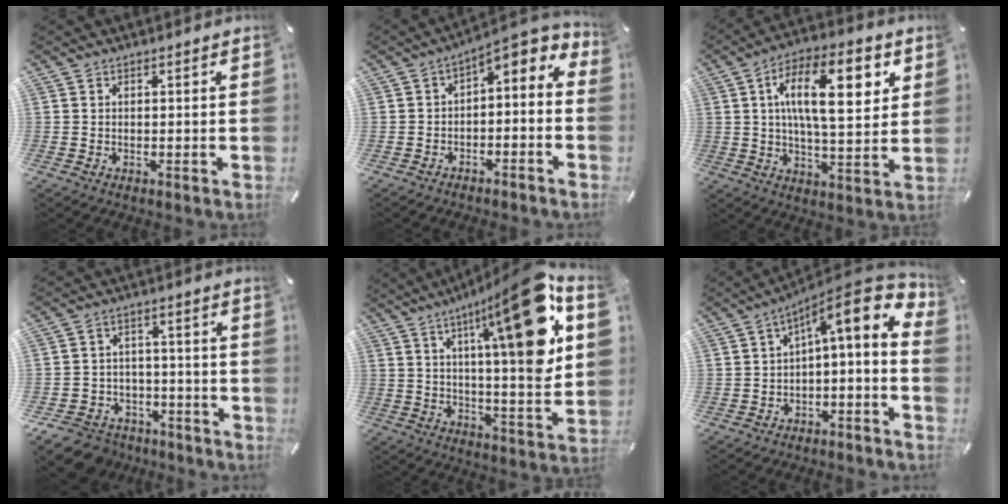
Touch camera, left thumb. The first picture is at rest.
{"total": 3.5, "force": [1.1, 2.2, 2.5], "torque": [-0.035, -0.022, 0.006]}
{"total": 17.9, "force": [5.8, 7.3, 15.3], "torque": [-0.244, 0.001, 0.086]}
{"total": 8.4, "force": [-5.9, 5.6, 2.3], "torque": [-0.049, 0.036, -0.109]}
{"total": 24.6, "force": [9.5, 6.4, 21.8], "torque": [-0.310, -0.058, 0.130]}
{"total": 11.6, "force": [5.0, 3.3, 9.9], "torque": [-0.145, -0.046, 0.078]}